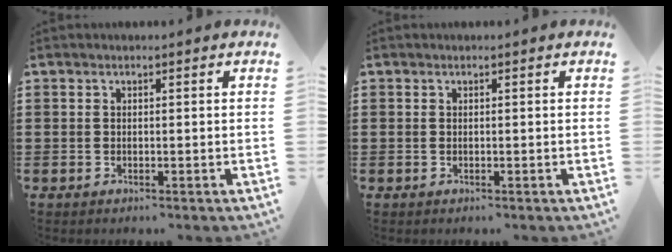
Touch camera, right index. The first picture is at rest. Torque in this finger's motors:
{"motor_torque": [0.02, 0.06, 0.02, -0.01]}